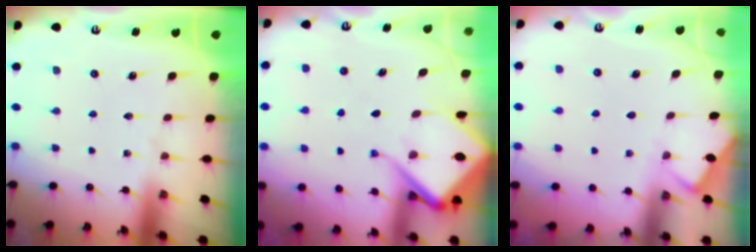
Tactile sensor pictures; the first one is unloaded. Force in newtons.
{"total": 11.1, "press": 11.1, "slide": 1.1}
{"total": 3.9, "press": 3.9, "slide": 0.5}